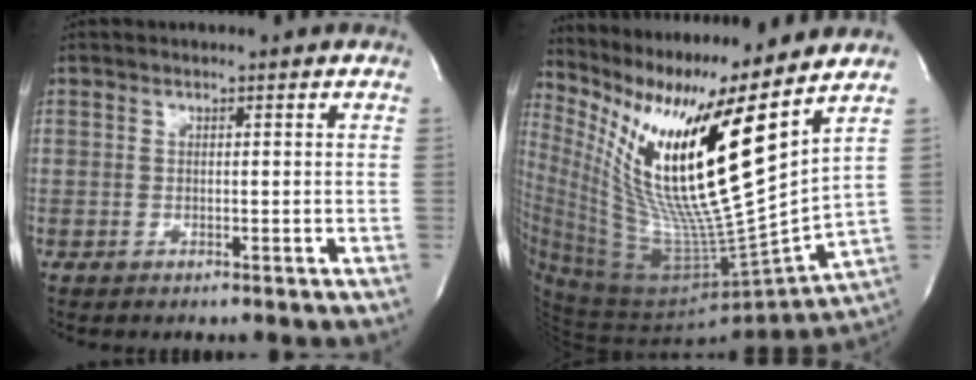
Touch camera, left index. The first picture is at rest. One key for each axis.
{"total": 24.5, "fx": 12.1, "fy": 0.9, "fz": 21.3, "tx": -0.414, "ty": -0.025, "tz": 0.213}